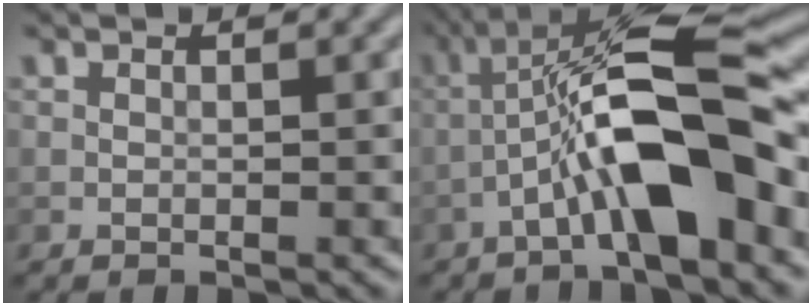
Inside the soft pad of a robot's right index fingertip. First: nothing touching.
{"total": 10.7, "force": [-3.7, 2.6, 9.7], "torque": [-0.170, 0.025, -0.071]}